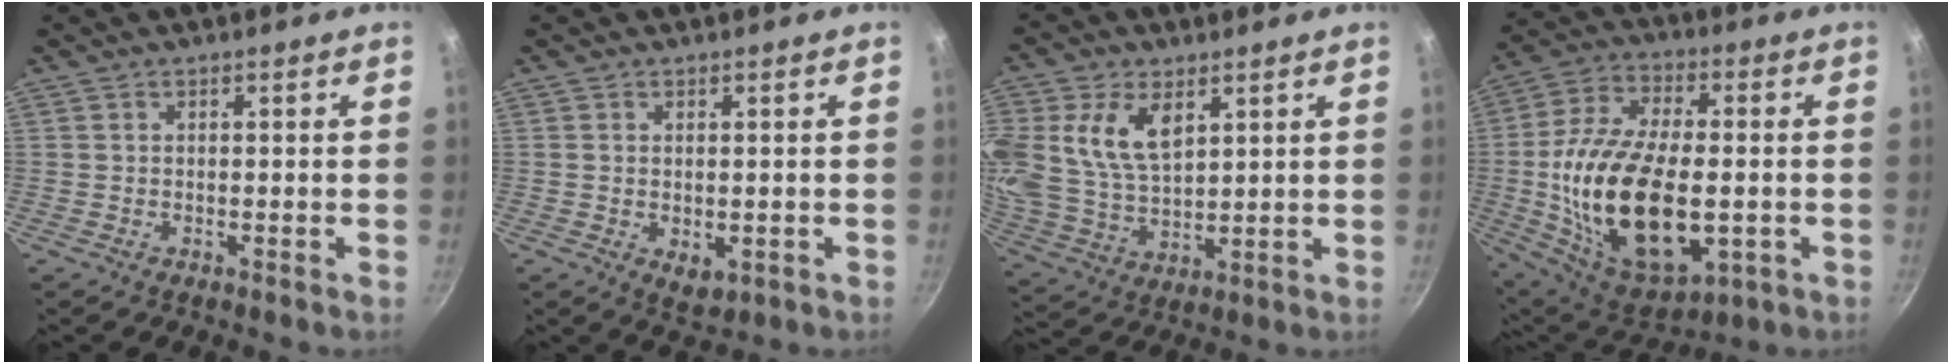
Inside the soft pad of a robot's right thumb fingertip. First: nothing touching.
{"total": 3.9, "force": [-0.6, 2.3, 3.0], "torque": [-0.045, -0.014, -0.005]}
{"total": 14.7, "force": [5.2, 9.3, 10.1], "torque": [-0.201, -0.023, 0.108]}
{"total": 26.5, "force": [-3.1, 14.3, 22.1], "torque": [-0.409, 0.010, -0.041]}